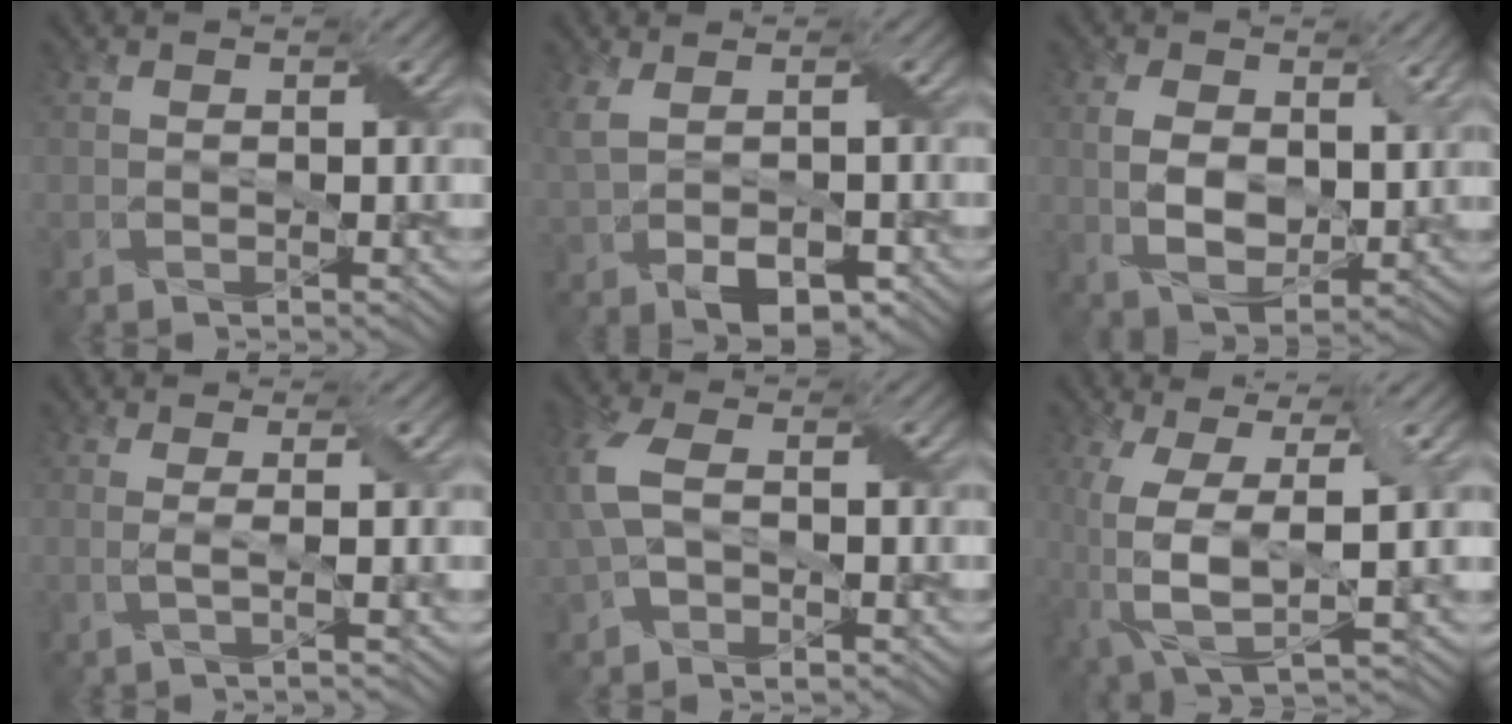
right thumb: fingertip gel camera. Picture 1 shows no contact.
{"total": 6.4, "force": [-0.5, 3.6, 5.3], "torque": [-0.118, -0.016, 0.003]}
{"total": 7.8, "force": [1.7, 4.8, 5.9], "torque": [-0.126, -0.009, 0.031]}
{"total": 2.0, "force": [0.3, 0.2, 1.9], "torque": [-0.040, 0.002, -0.008]}
{"total": 6.7, "force": [0.5, 4.3, 5.1], "torque": [-0.142, 0.002, 0.010]}
{"total": 9.8, "force": [-0.7, 3.9, 9.0], "torque": [-0.208, -0.014, -0.011]}